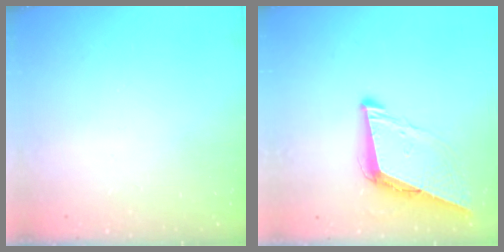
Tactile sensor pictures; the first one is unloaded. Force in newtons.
{"total": 8.9, "press": 8.2, "slide": 3.5}